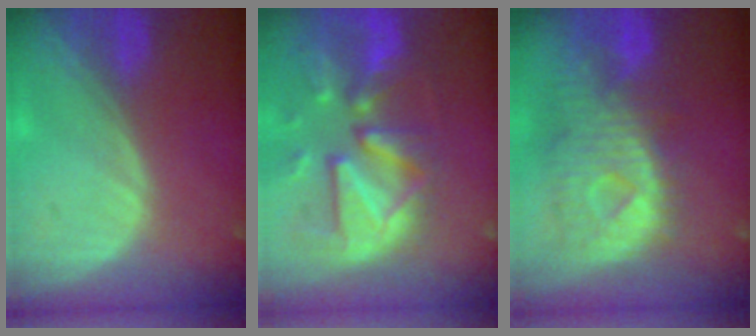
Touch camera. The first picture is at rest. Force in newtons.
{"total": 12.6, "press": 11.0, "slide": 6.2}
{"total": 11.2, "press": 9.7, "slide": 5.6}